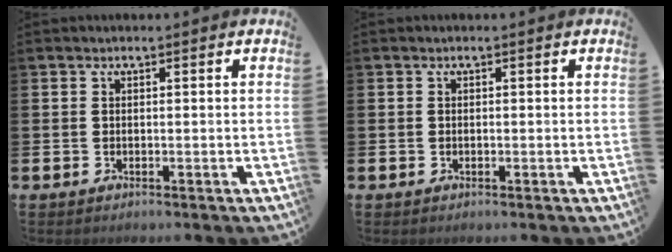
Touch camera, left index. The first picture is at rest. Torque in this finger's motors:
{"motor_torque": [-0.17, 0.12, -0.09, -0.01]}